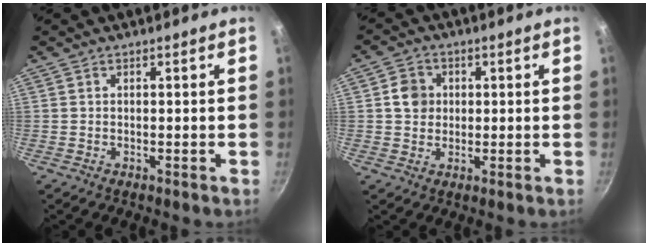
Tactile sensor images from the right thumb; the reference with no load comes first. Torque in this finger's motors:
{"motor_torque": [-0.05, 1.11, 0.31, 0.17, -0.01]}